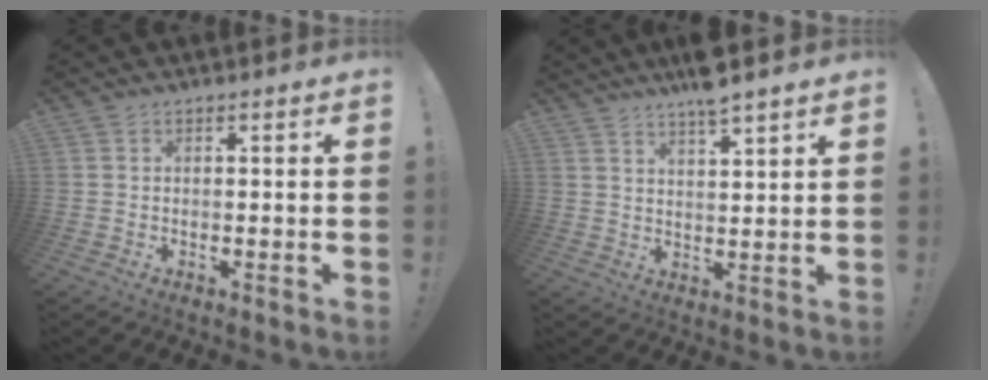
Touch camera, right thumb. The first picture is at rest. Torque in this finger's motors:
{"motor_torque": [-0.43, 2.03, 0.75, 0.91, 0.03]}